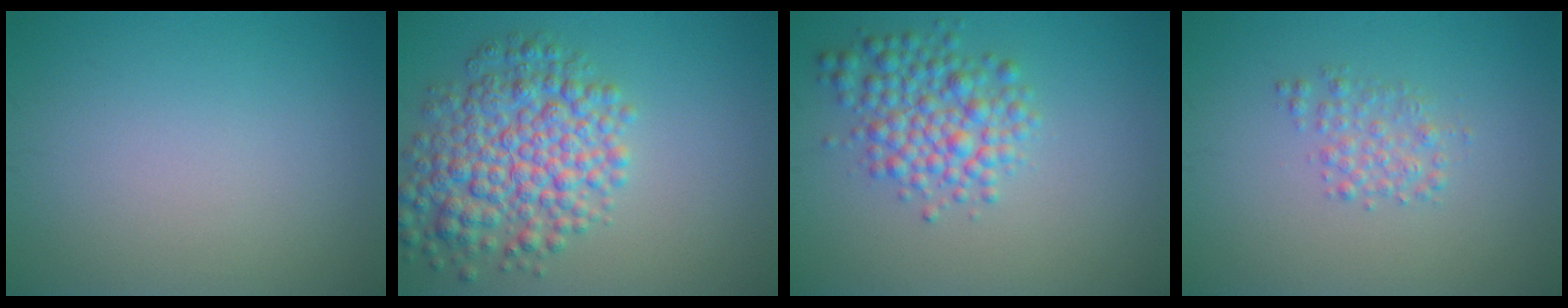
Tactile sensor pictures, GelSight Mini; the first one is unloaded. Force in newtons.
{"total": 7.1, "press": 7.1, "slide": 0.1}
{"total": 4.5, "press": 4.5, "slide": 0.1}
{"total": 1.8, "press": 1.8, "slide": 0.0}